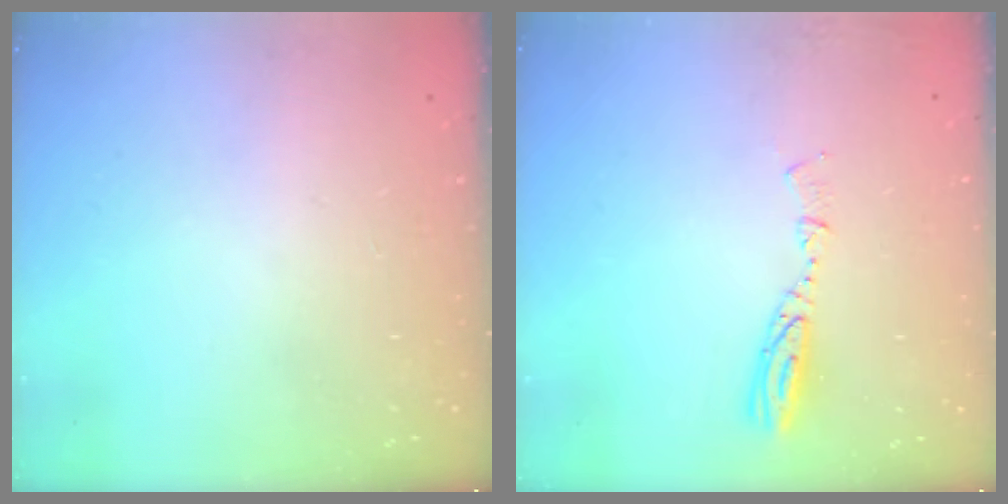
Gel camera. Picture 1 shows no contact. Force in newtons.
{"total": 5.7, "press": 5.7, "slide": 0.5}